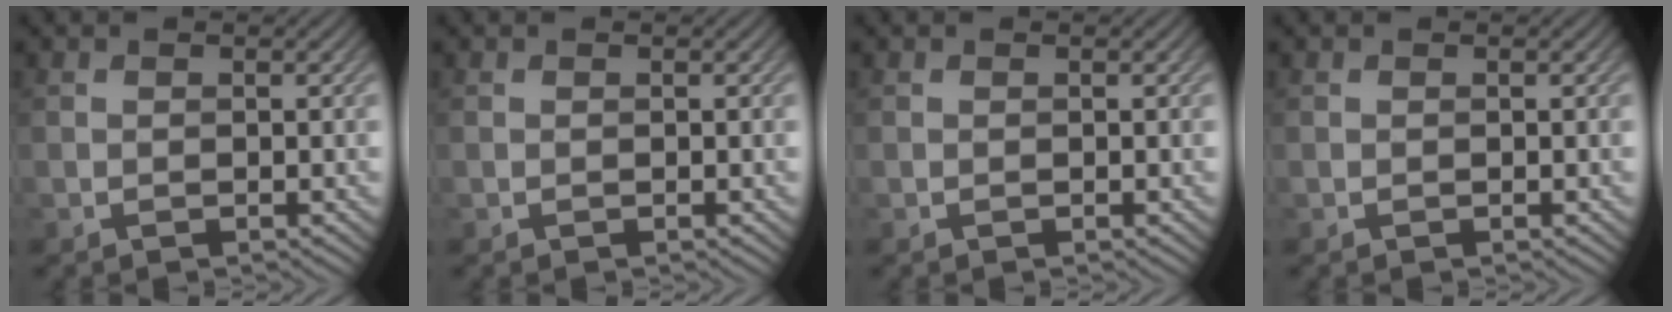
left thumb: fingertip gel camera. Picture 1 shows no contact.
{"total": 0.0}
{"total": 0.0}
{"total": 0.0}